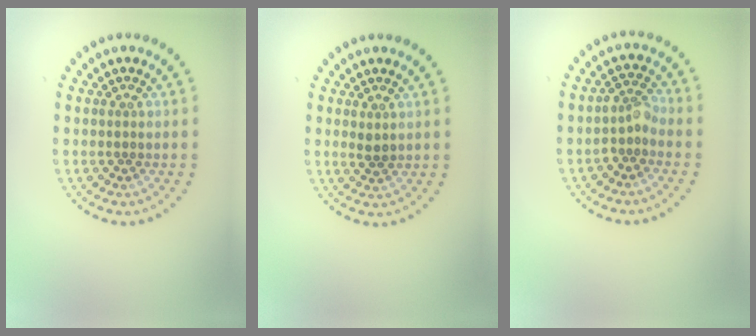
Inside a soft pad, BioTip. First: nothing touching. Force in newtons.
{"total": 0.9, "press": 0.8, "slide": 0.4}
{"total": 1.9, "press": 1.5, "slide": 1.2}